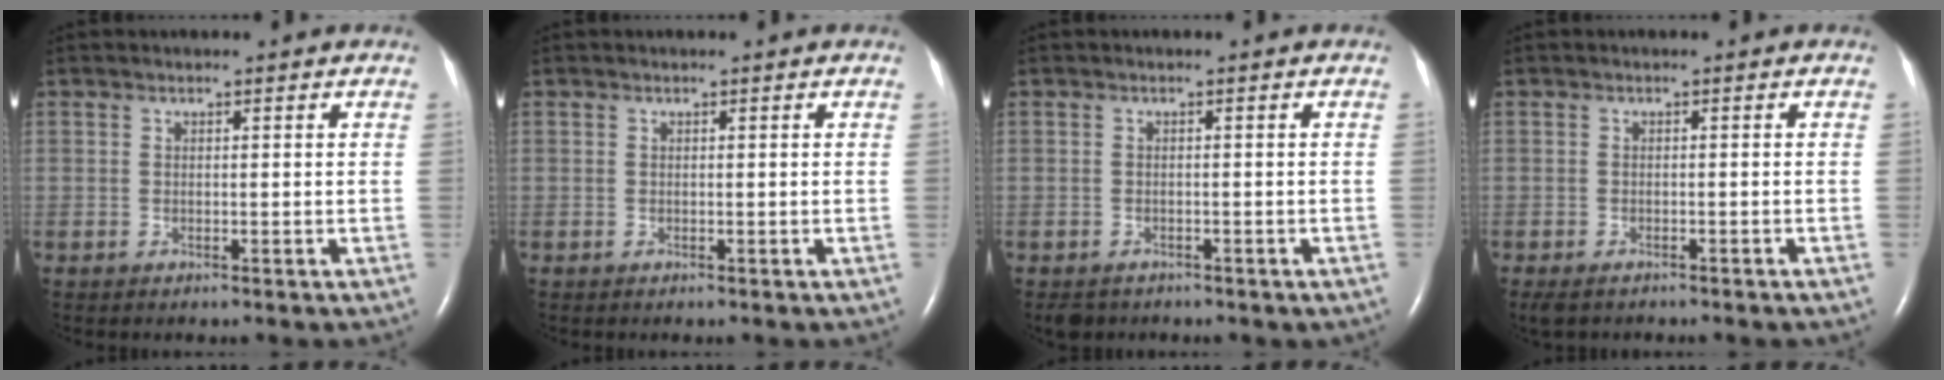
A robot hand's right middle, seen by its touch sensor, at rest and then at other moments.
{"total": 0.0}
{"total": 3.4, "force": [-2.6, 1.9, 1.0], "torque": [-0.020, -0.003, -0.029]}
{"total": 4.6, "force": [-3.7, 1.1, 2.4], "torque": [-0.038, -0.011, -0.048]}